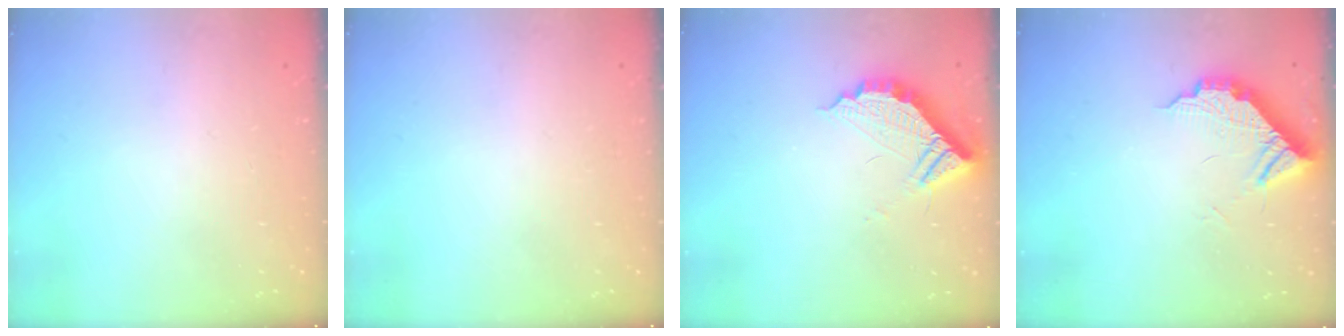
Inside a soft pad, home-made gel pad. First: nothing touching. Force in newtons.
{"total": 0.0}
{"total": 10.2, "press": 10.1, "slide": 0.6}
{"total": 9.5, "press": 9.5, "slide": 0.6}